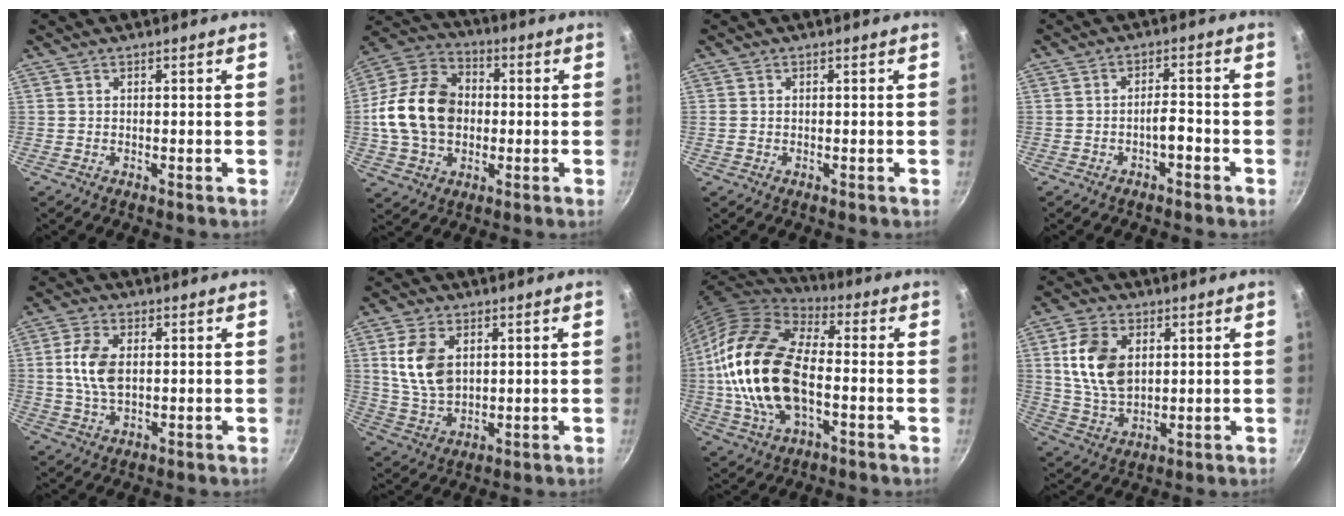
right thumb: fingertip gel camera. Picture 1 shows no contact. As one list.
[{"total": 17.6, "force": [-0.4, 13.2, 11.6], "torque": [-0.190, 0.029, -0.018]}, {"total": 0.6, "force": [0.0, 0.6, 0.3], "torque": [-0.007, 0.001, -0.001]}, {"total": 3.0, "force": [-1.8, 1.0, 2.2], "torque": [-0.027, 0.022, -0.027]}, {"total": 8.1, "force": [0.8, 4.8, 6.4], "torque": [-0.122, 0.005, 0.014]}, {"total": 10.2, "force": [2.5, 6.7, 7.4], "torque": [-0.132, -0.018, 0.053]}, {"total": 22.1, "force": [-2.0, 12.5, 18.2], "torque": [-0.346, 0.026, -0.045]}, {"total": 12.5, "force": [2.7, 8.3, 8.9], "torque": [-0.151, -0.013, 0.057]}]